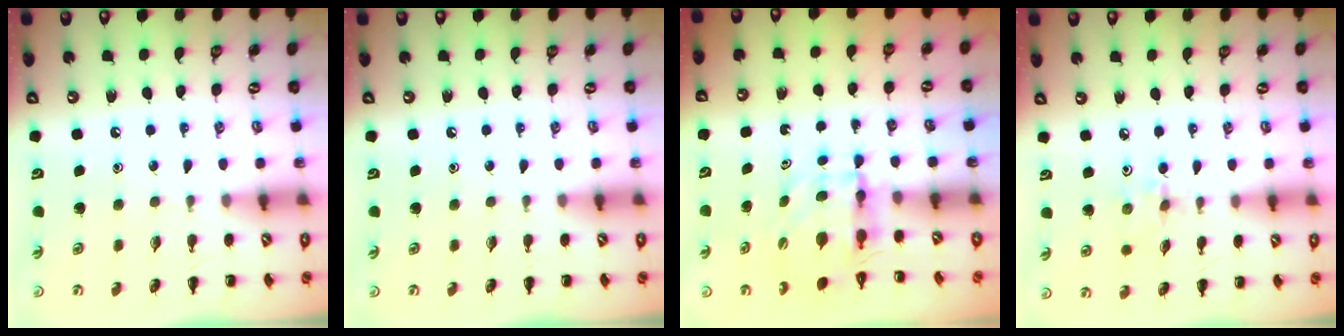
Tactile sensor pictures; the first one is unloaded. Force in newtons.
{"total": 0.0}
{"total": 4.0, "press": 4.0, "slide": 0.1}
{"total": 2.7, "press": 2.5, "slide": 0.8}